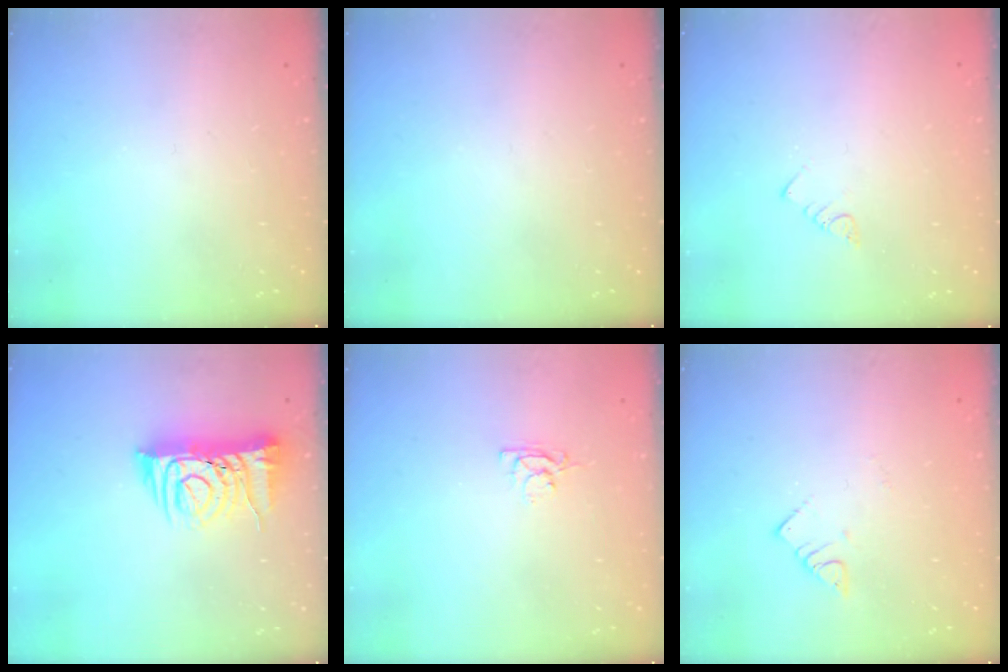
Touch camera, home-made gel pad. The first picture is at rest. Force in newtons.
{"total": 0.0}
{"total": 2.8, "press": 2.7, "slide": 0.3}
{"total": 10.8, "press": 10.7, "slide": 1.5}
{"total": 2.9, "press": 2.9, "slide": 0.3}
{"total": 2.4, "press": 2.3, "slide": 0.5}